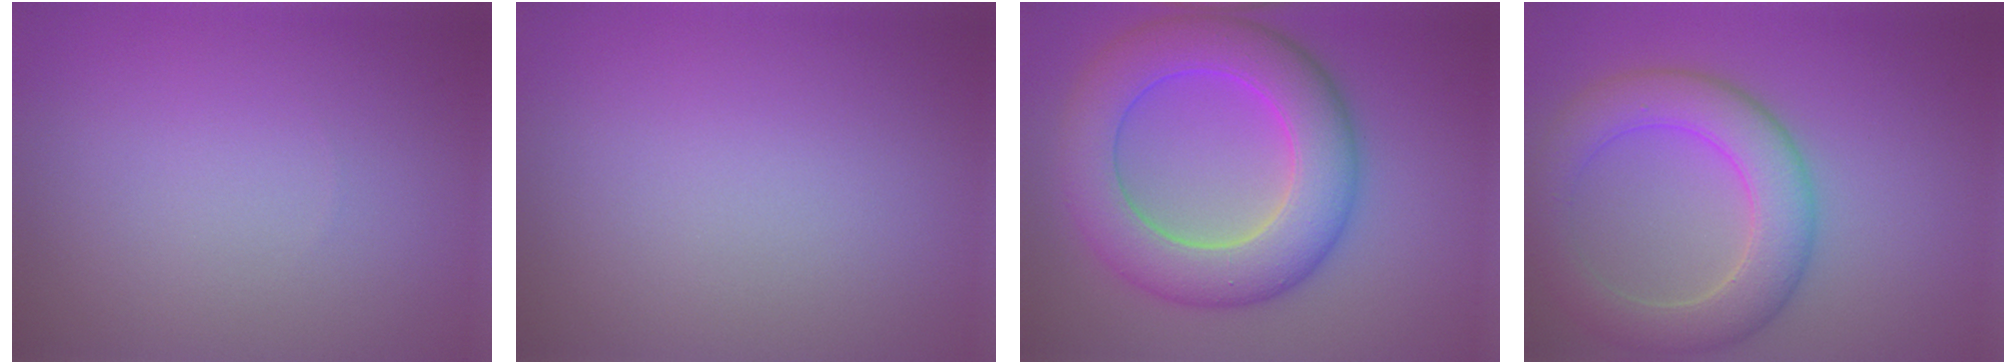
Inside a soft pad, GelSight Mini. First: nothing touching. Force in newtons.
{"total": 0.0}
{"total": 9.1, "press": 9.1, "slide": 0.2}
{"total": 6.3, "press": 6.2, "slide": 0.6}